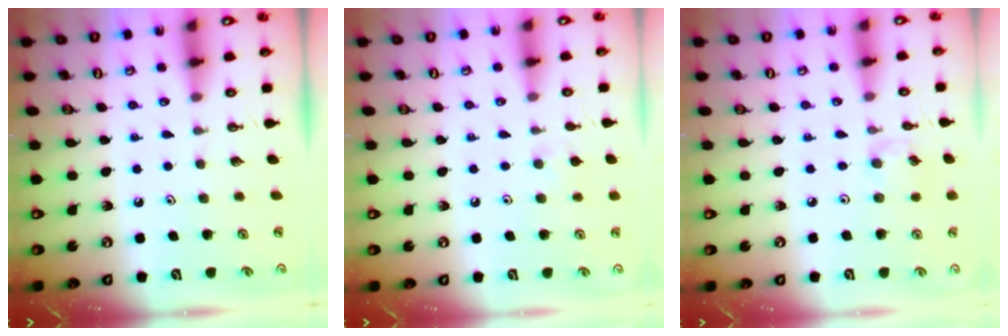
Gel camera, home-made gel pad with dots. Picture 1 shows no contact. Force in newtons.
{"total": 3.7, "press": 3.6, "slide": 0.6}
{"total": 2.9, "press": 2.8, "slide": 0.5}